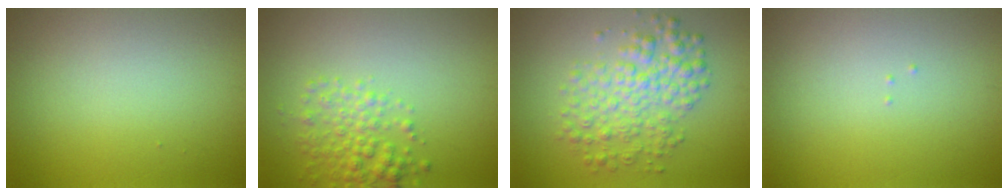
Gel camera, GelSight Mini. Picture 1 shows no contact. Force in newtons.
{"total": 3.1, "press": 3.1, "slide": 0.1}
{"total": 4.6, "press": 4.6, "slide": 0.1}
{"total": 0.0}